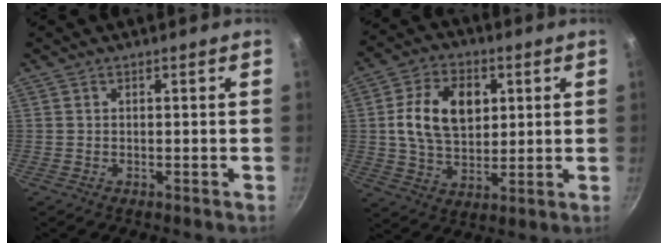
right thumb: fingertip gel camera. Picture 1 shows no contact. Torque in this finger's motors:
{"motor_torque": [0.47, 0.58, 0.65, -0.58, 0.36]}